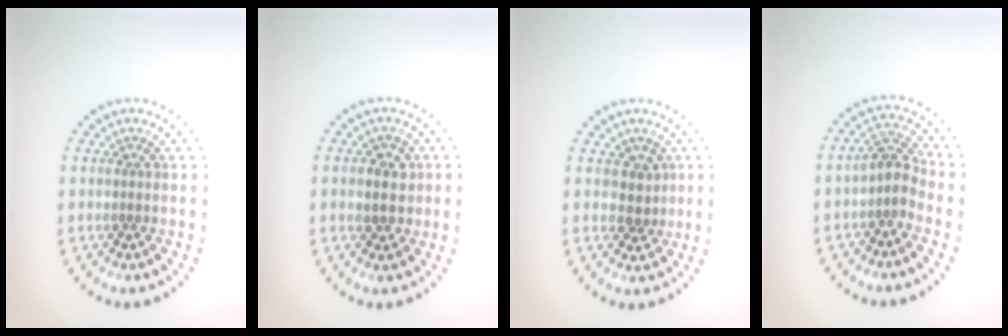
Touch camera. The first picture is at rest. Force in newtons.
{"total": 2.7, "press": 2.6, "slide": 0.7}
{"total": 2.0, "press": 1.4, "slide": 1.4}
{"total": 2.6, "press": 2.0, "slide": 1.6}